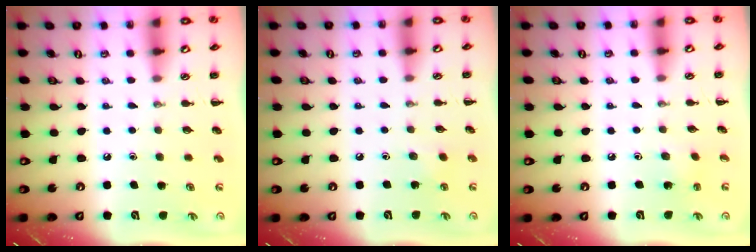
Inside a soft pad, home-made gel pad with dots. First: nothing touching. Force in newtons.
{"total": 5.7, "press": 5.4, "slide": 1.6}
{"total": 2.0, "press": 1.8, "slide": 0.7}